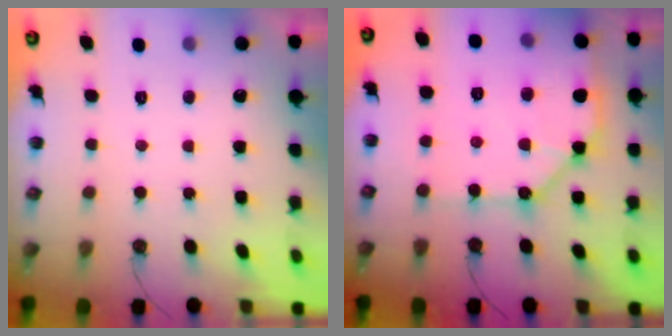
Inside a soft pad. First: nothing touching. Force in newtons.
{"total": 13.8, "press": 13.8, "slide": 1.1}